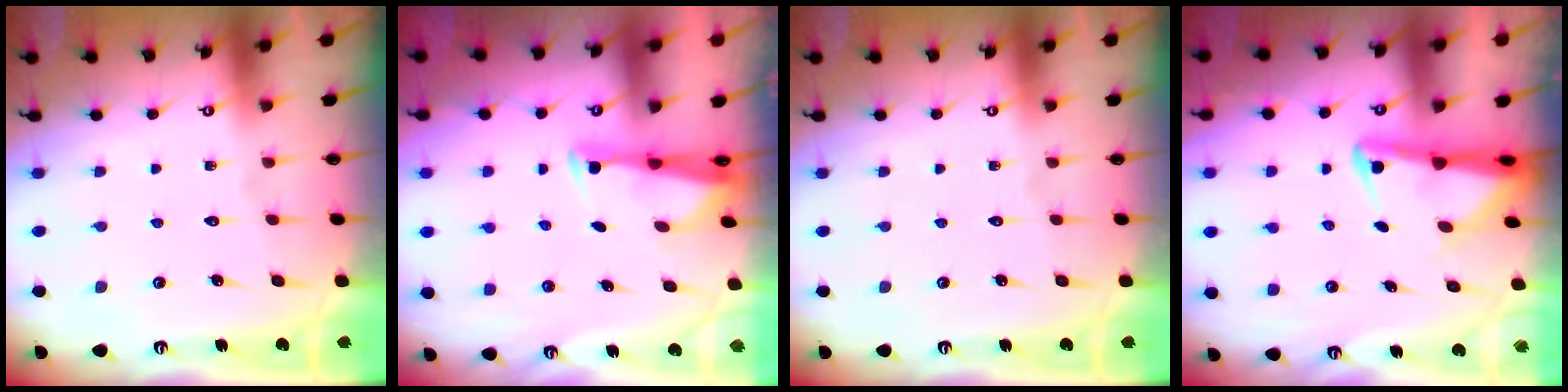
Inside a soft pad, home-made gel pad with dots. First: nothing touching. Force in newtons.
{"total": 3.1, "press": 3.0, "slide": 0.7}
{"total": 0.0}
{"total": 3.6, "press": 3.4, "slide": 1.1}